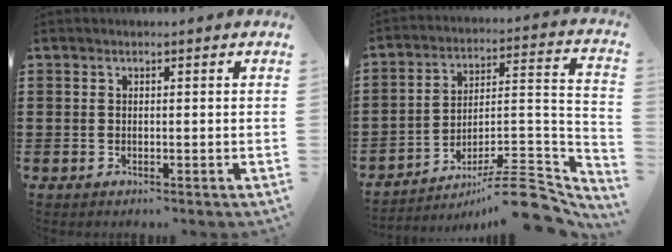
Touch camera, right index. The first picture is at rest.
{"total": 9.6, "force": [-7.4, 2.0, 5.7], "torque": [-0.080, 0.022, -0.143]}